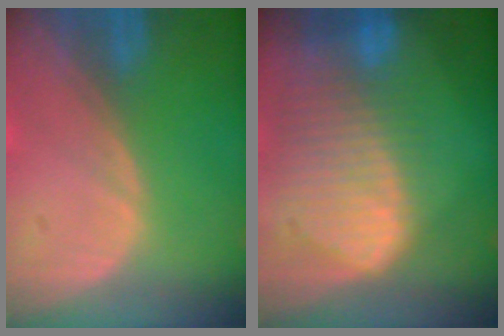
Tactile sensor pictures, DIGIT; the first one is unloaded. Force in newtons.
{"total": 10.5, "press": 9.1, "slide": 5.2}